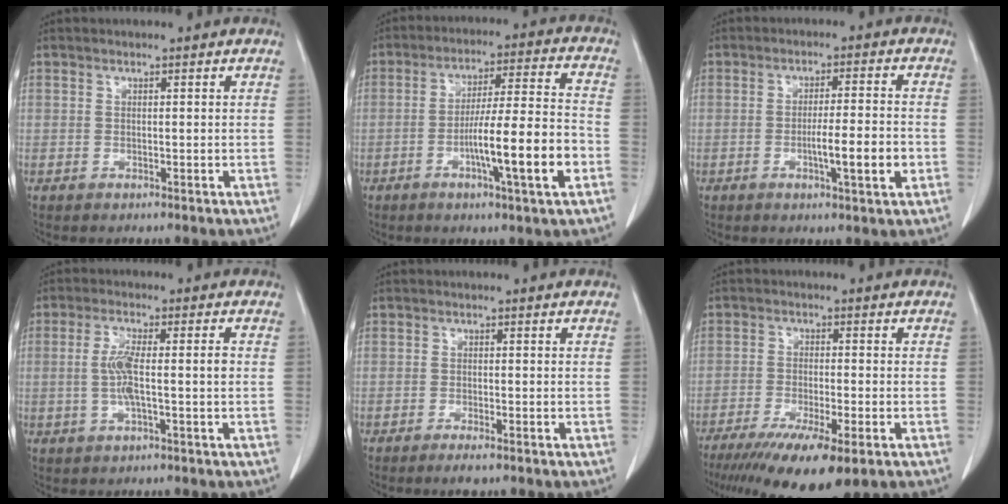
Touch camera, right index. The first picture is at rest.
{"total": 13.1, "force": [-4.4, 0.1, 12.4], "torque": [-0.201, 0.001, -0.072]}
{"total": 6.9, "force": [-2.0, 0.2, 6.6], "torque": [-0.101, -0.005, -0.031]}
{"total": 5.6, "force": [-0.5, 0.5, 5.6], "torque": [-0.114, 0.004, -0.009]}
{"total": 2.0, "force": [-1.5, 0.2, 1.3], "torque": [-0.021, -0.003, -0.022]}
{"total": 13.0, "force": [-8.5, 1.8, 9.7], "torque": [-0.149, -0.032, -0.134]}